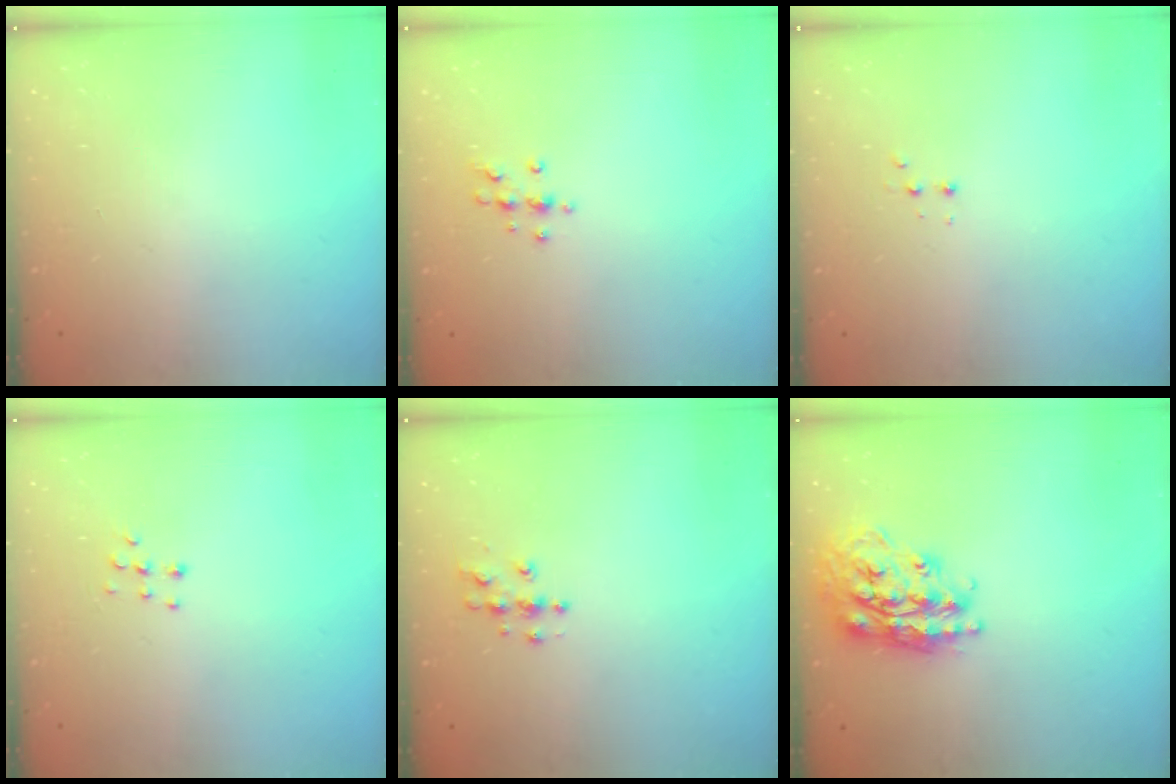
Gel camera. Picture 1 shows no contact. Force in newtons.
{"total": 7.5, "press": 7.4, "slide": 1.3}
{"total": 2.4, "press": 2.2, "slide": 0.9}
{"total": 5.9, "press": 5.9, "slide": 0.4}
{"total": 5.0, "press": 5.0, "slide": 0.2}
{"total": 20.8, "press": 20.8, "slide": 1.4}